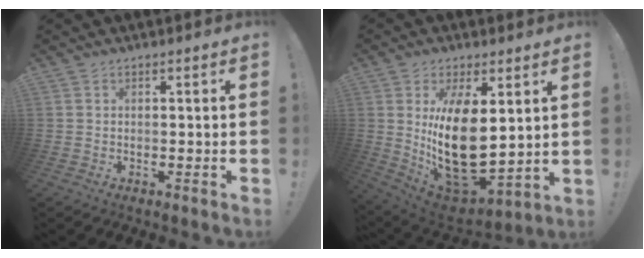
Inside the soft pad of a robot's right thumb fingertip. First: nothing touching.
{"total": 20.0, "force": [3.9, 10.7, 16.5], "torque": [-0.311, -0.057, 0.079]}